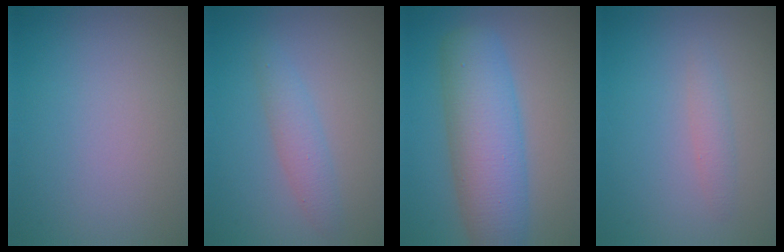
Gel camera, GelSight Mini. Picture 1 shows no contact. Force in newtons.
{"total": 2.1, "press": 2.1, "slide": 0.0}
{"total": 7.7, "press": 7.7, "slide": 0.2}
{"total": 1.2, "press": 1.2, "slide": 0.0}